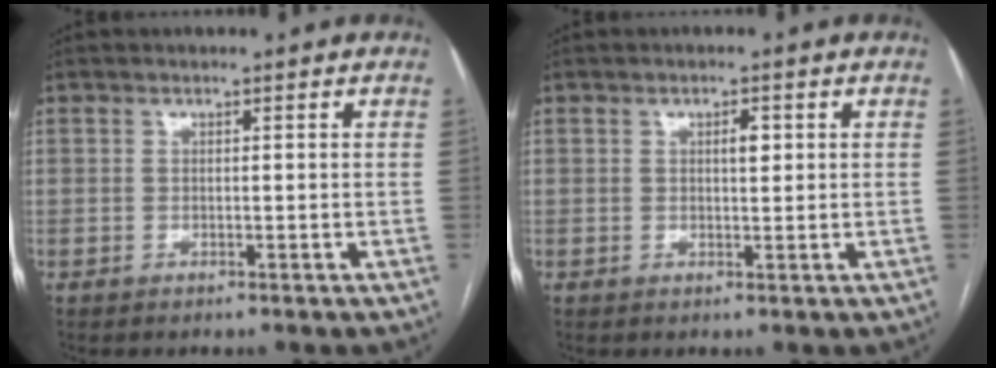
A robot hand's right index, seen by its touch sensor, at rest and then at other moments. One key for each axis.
{"total": 2.0, "fx": 0.6, "fy": 0.7, "fz": 1.8, "tx": -0.028, "ty": -0.001, "tz": 0.009}